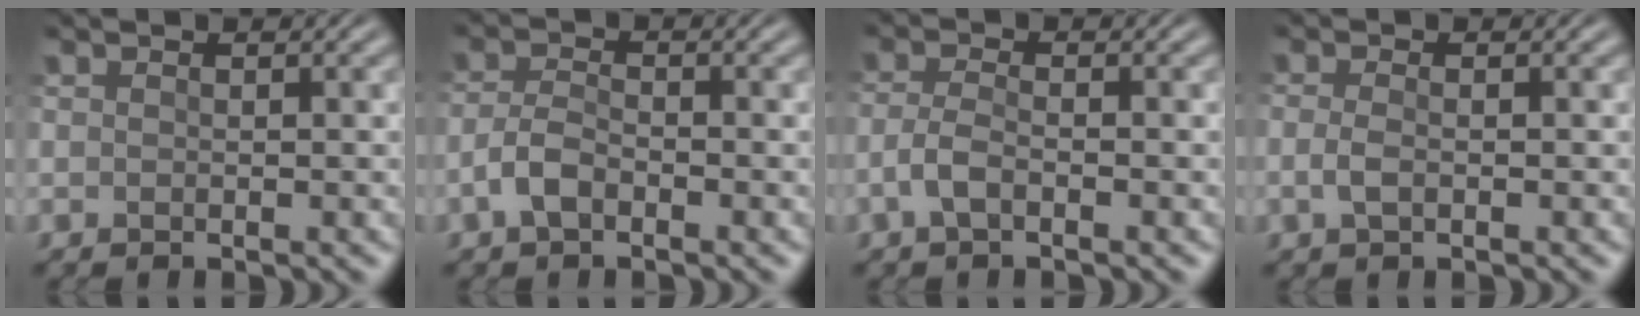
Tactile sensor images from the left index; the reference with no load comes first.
{"total": 1.9, "force": [-1.1, 0.9, 1.3], "torque": [-0.031, 0.009, -0.029]}
{"total": 1.8, "force": [-0.9, 0.6, 1.4], "torque": [-0.036, 0.006, -0.025]}
{"total": 1.2, "force": [-0.2, 0.5, 1.0], "torque": [-0.028, 0.002, -0.008]}